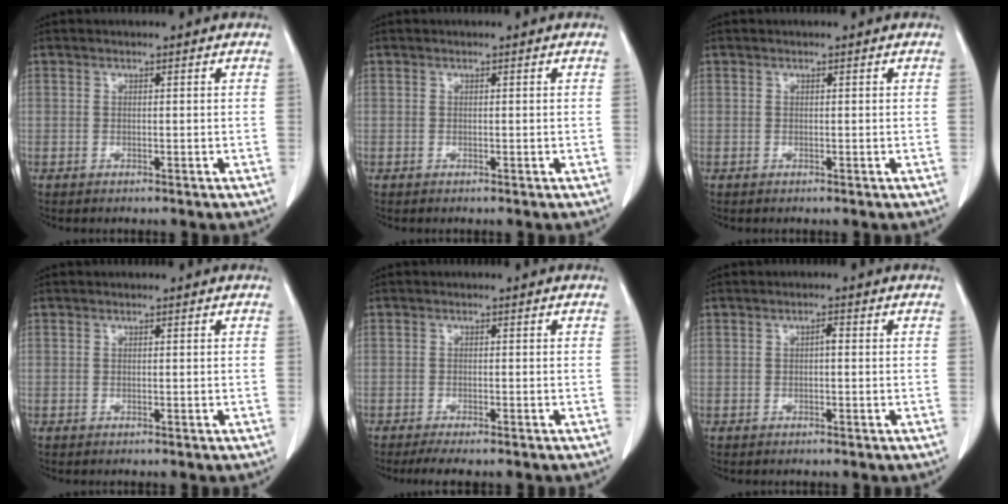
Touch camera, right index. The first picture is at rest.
{"total": 0.0}
{"total": 0.0}
{"total": 0.0}
{"total": 4.4, "force": [-3.6, 0.7, 2.5], "torque": [-0.034, -0.009, -0.052]}
{"total": 1.0, "force": [0.0, 0.3, 1.0], "torque": [-0.016, 0.003, -0.001]}